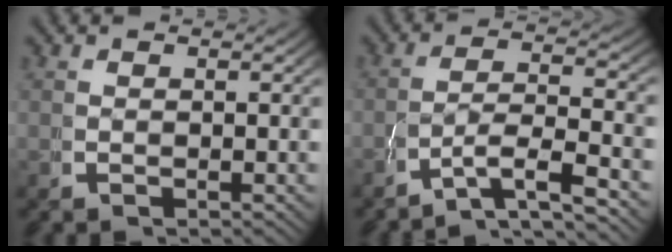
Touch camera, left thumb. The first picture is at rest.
{"total": 6.4, "force": [-3.1, 3.0, 4.7], "torque": [-0.100, -0.030, -0.040]}